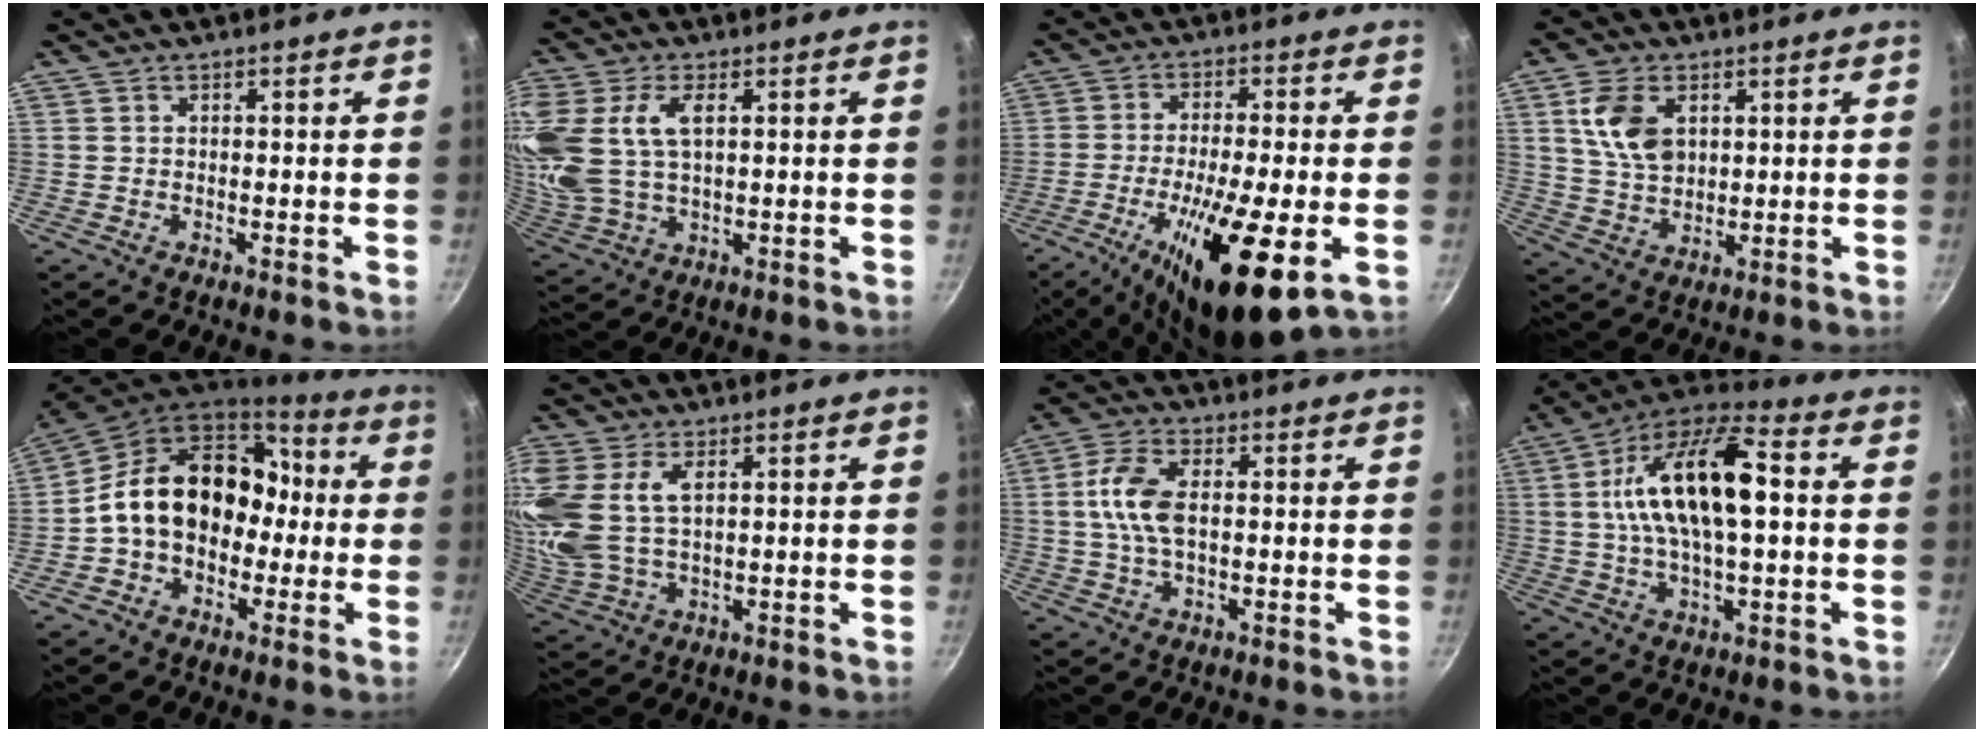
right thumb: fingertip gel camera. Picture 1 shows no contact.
{"total": 16.8, "force": [4.4, 9.9, 12.9], "torque": [-0.290, 0.008, 0.093]}
{"total": 18.2, "force": [-6.0, 4.4, 16.6], "torque": [-0.283, 0.006, -0.099]}
{"total": 9.6, "force": [3.1, 6.2, 6.6], "torque": [-0.113, -0.015, 0.062]}
{"total": 18.3, "force": [0.0, 14.1, 11.7], "torque": [-0.146, 0.054, -0.011]}
{"total": 15.9, "force": [4.5, 9.6, 11.9], "torque": [-0.276, 0.007, 0.098]}
{"total": 8.6, "force": [0.7, 4.5, 7.2], "torque": [-0.145, 0.016, 0.007]}
{"total": 19.2, "force": [2.3, 8.0, 17.2], "torque": [-0.299, 0.027, 0.028]}